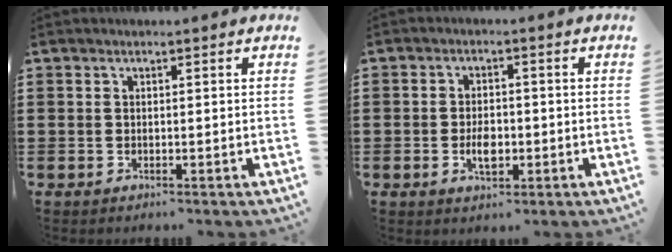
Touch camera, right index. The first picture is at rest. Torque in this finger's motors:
{"motor_torque": [0.16, -0.39, 0.07, 0.07]}